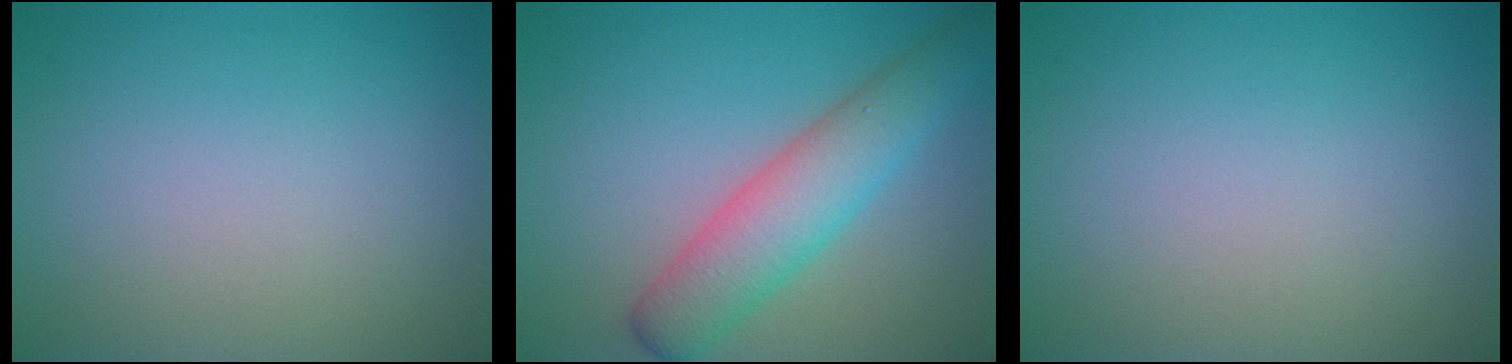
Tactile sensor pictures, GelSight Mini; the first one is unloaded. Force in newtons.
{"total": 5.4, "press": 5.4, "slide": 0.4}
{"total": 0.0}